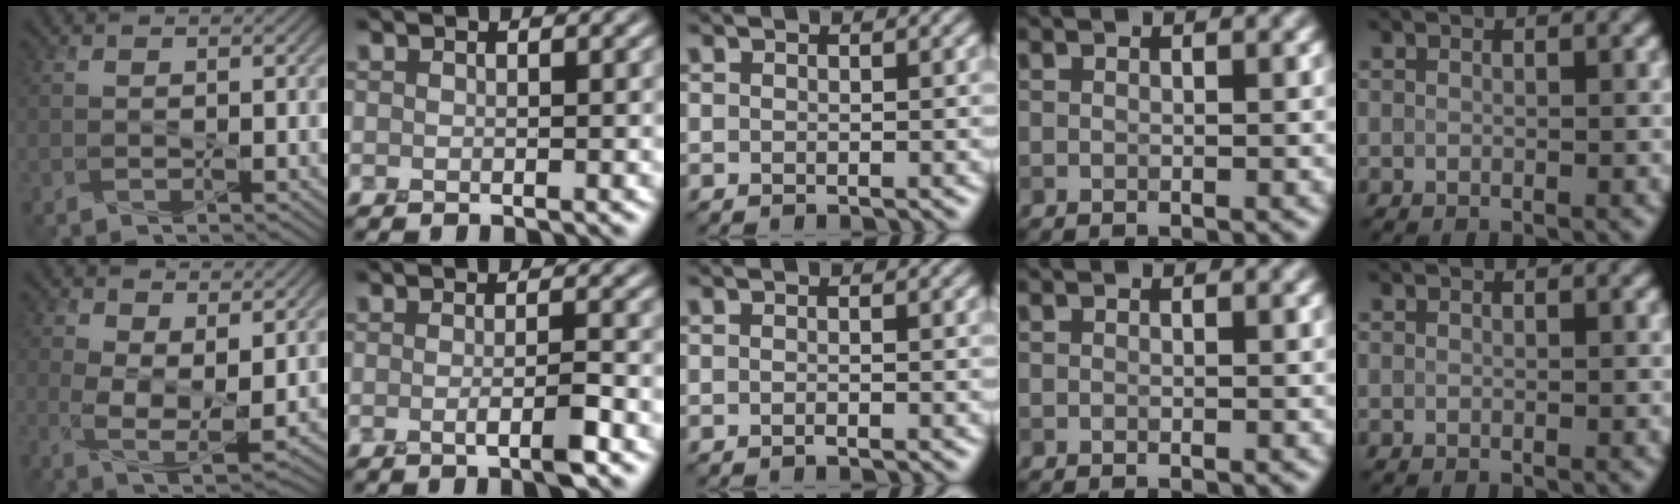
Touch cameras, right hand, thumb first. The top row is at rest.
{"thumb": {"total": 7.2, "force": [2.3, 3.8, 5.7], "torque": [-0.122, -0.012, 0.042]}, "index": {"total": 2.5, "force": [-0.7, 0.5, 2.4], "torque": [-0.038, -0.001, -0.015]}, "middle": {"total": 0.5, "force": [-0.3, 0.0, 0.4], "torque": [-0.006, -0.001, -0.007]}}